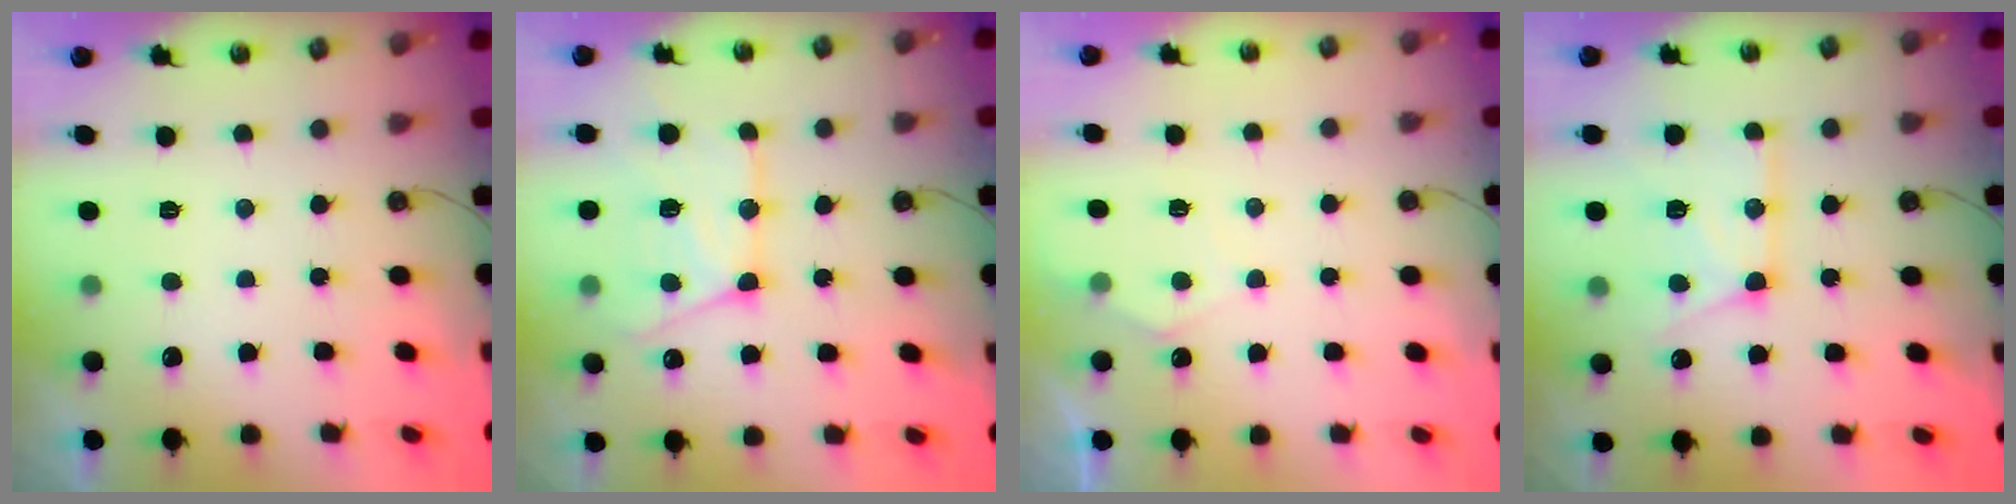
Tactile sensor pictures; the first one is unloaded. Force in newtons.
{"total": 15.4, "press": 15.4, "slide": 1.0}
{"total": 4.6, "press": 4.5, "slide": 0.5}
{"total": 14.0, "press": 13.9, "slide": 1.6}